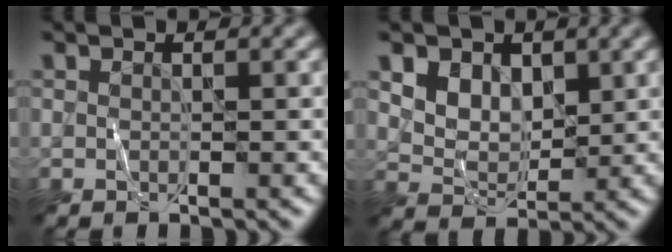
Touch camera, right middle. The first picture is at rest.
{"total": 5.2, "force": [2.6, 3.7, 2.7], "torque": [-0.070, -0.004, 0.055]}